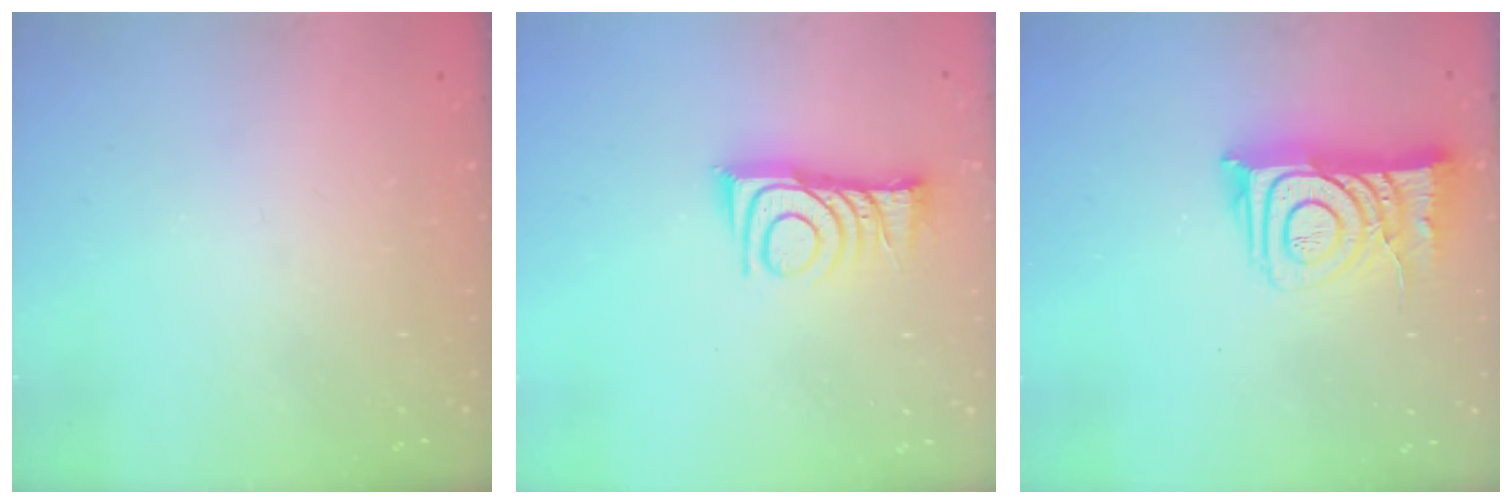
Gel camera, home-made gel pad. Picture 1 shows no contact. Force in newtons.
{"total": 10.6, "press": 10.6, "slide": 0.4}
{"total": 10.9, "press": 10.9, "slide": 1.1}